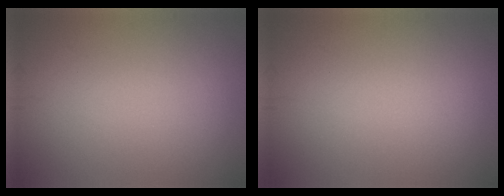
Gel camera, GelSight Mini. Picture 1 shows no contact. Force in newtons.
{"total": 0.0}